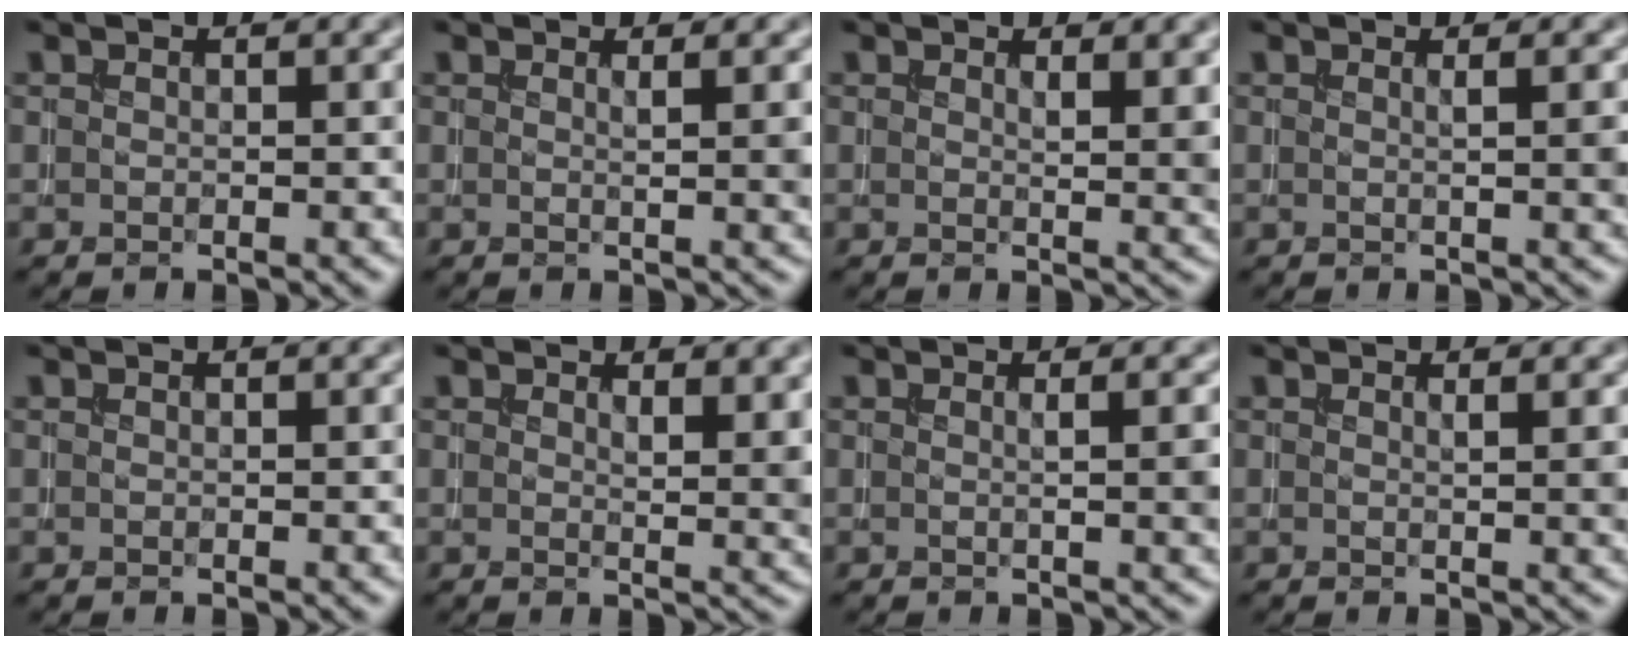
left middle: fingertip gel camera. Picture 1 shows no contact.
{"total": 1.3, "force": [0.5, 0.1, 1.1], "torque": [-0.010, -0.002, 0.005]}
{"total": 2.3, "force": [1.3, 0.5, 1.9], "torque": [-0.019, -0.006, 0.023]}
{"total": 1.5, "force": [0.3, 0.3, 1.5], "torque": [-0.013, 0.000, 0.000]}
{"total": 0.0}
{"total": 2.8, "force": [1.6, 0.6, 2.1], "torque": [-0.027, -0.007, 0.030]}
{"total": 1.8, "force": [0.1, 0.3, 1.7], "torque": [-0.018, 0.001, -0.003]}
{"total": 0.9, "force": [0.5, 0.1, 0.8], "torque": [-0.004, -0.003, 0.006]}